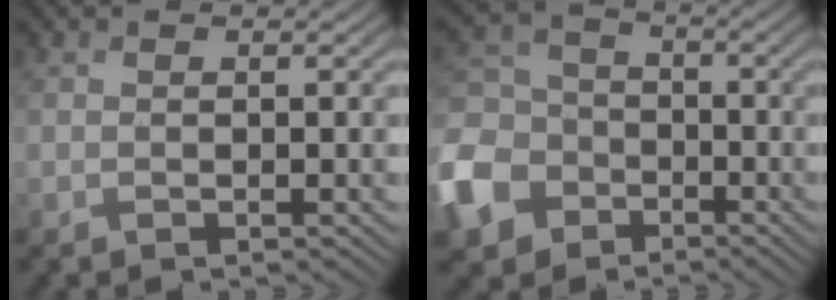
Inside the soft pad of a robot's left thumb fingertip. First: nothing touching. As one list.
[{"total": 12.0, "force": [-5.6, 9.2, 5.4], "torque": [-0.181, -0.027, -0.126]}]